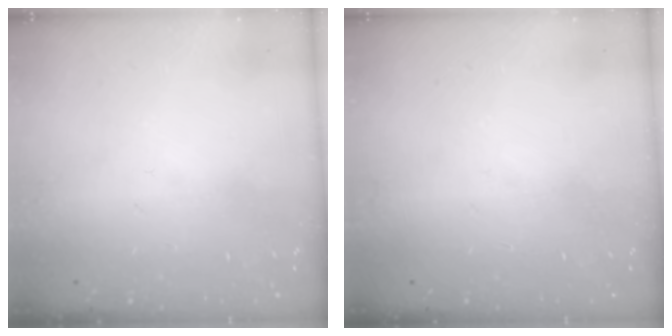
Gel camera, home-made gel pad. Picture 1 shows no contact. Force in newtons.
{"total": 0.0}